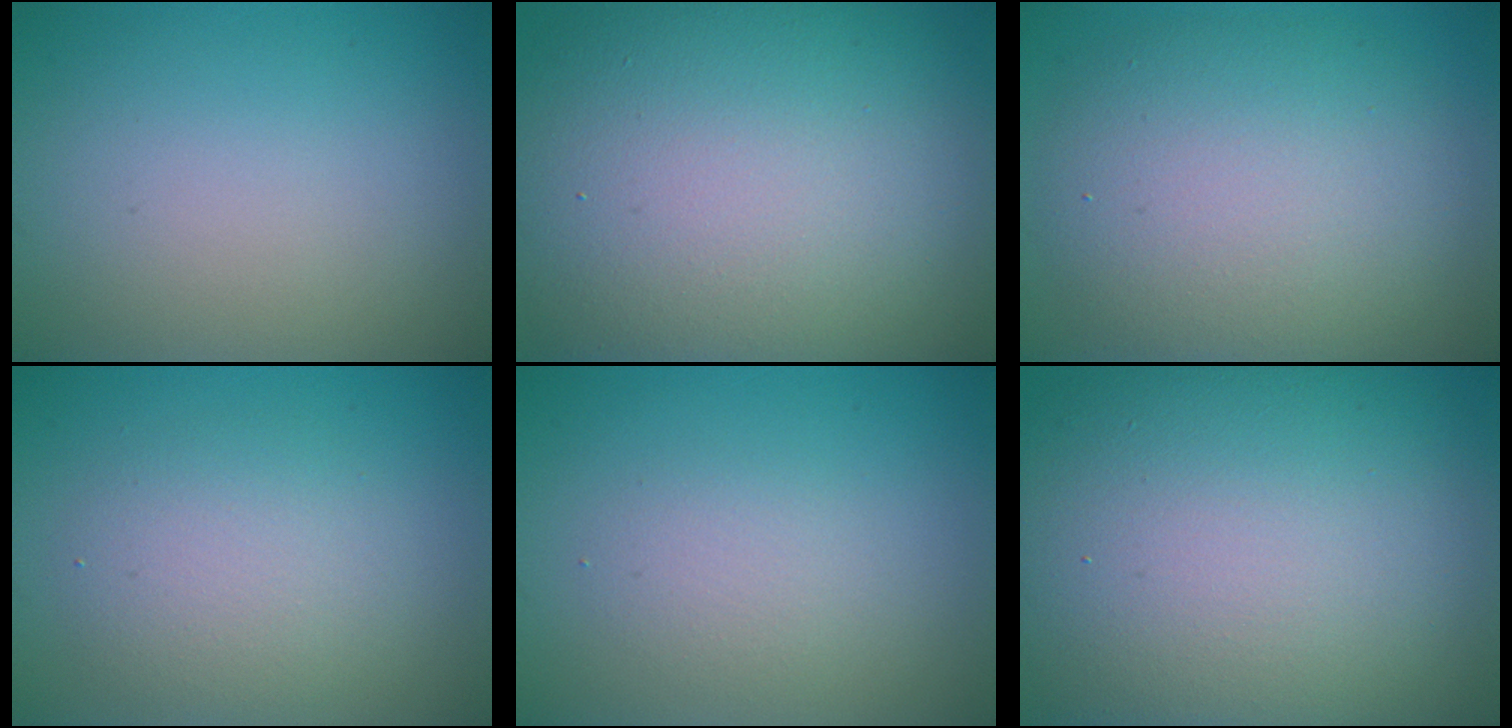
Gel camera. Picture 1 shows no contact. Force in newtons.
{"total": 17.3, "press": 17.3, "slide": 1.1}
{"total": 8.9, "press": 8.8, "slide": 0.7}
{"total": 3.7, "press": 3.7, "slide": 0.0}
{"total": 1.9, "press": 1.9, "slide": 0.0}
{"total": 17.5, "press": 17.5, "slide": 1.4}